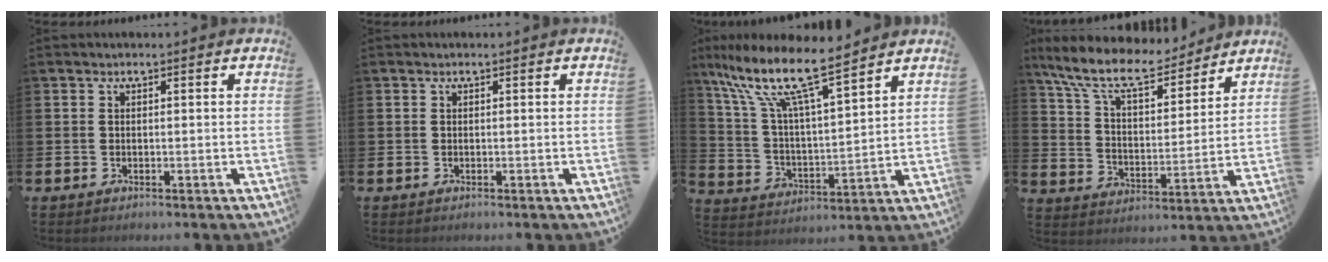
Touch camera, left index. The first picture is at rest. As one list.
[{"total": 0.0}, {"total": 12.0, "force": [9.7, 2.2, 6.7], "torque": [-0.165, -0.056, 0.163]}, {"total": 10.8, "force": [9.6, 2.9, 4.2], "torque": [-0.116, -0.059, 0.168]}]